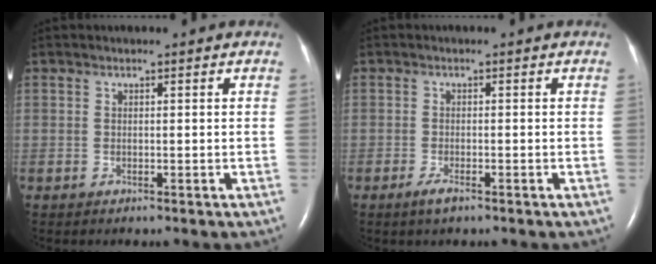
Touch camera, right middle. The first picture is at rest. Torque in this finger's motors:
{"motor_torque": [0.42, -0.34, 0.22, 0.04]}